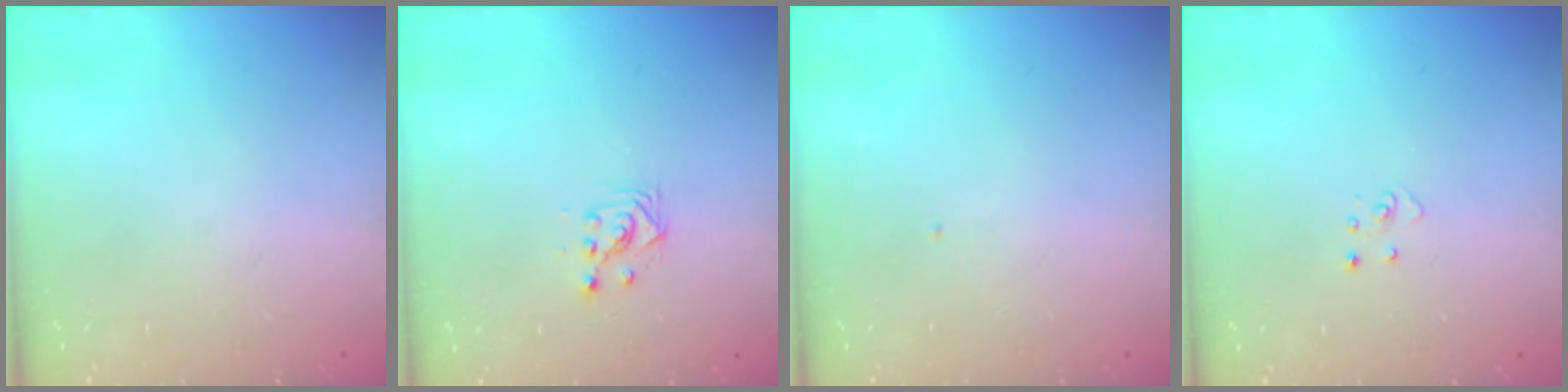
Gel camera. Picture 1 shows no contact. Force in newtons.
{"total": 3.0, "press": 3.0, "slide": 0.1}
{"total": 0.0}
{"total": 3.4, "press": 3.4, "slide": 0.1}